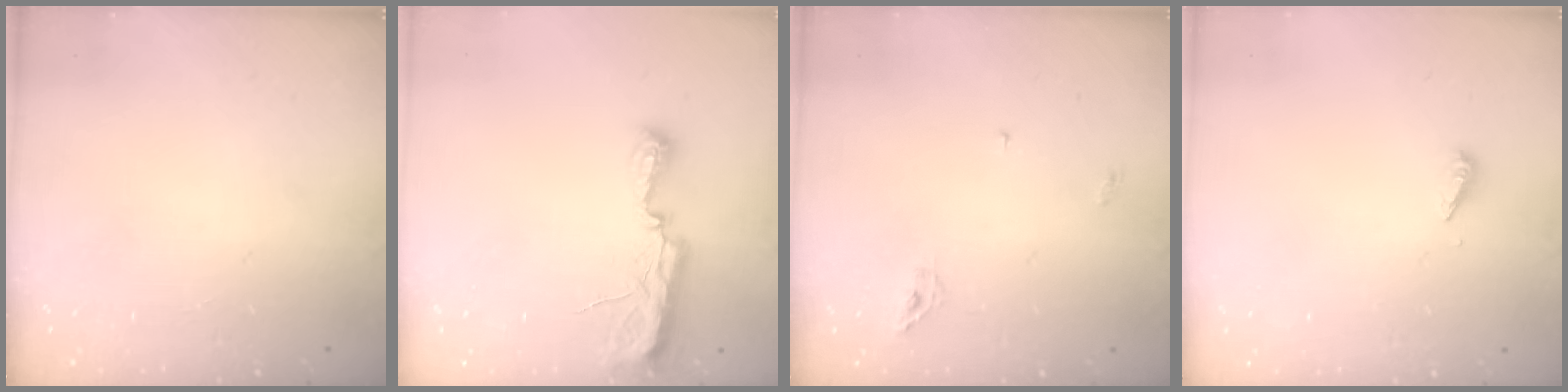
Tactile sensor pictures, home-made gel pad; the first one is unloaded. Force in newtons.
{"total": 9.8, "press": 8.9, "slide": 4.2}
{"total": 4.3, "press": 4.3, "slide": 0.1}
{"total": 2.8, "press": 2.8, "slide": 0.2}